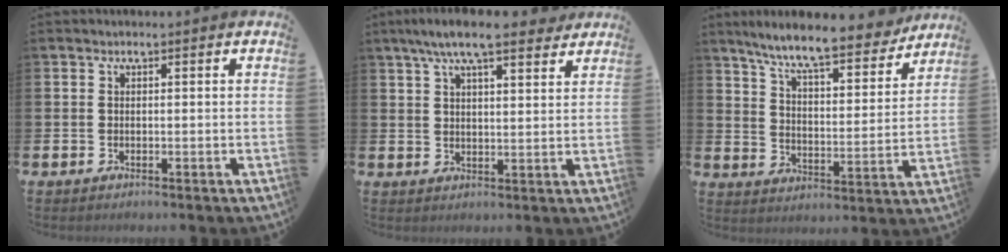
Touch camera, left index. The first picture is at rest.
{"total": 7.7, "force": [6.7, 1.4, 3.6], "torque": [-0.075, -0.019, 0.118]}
{"total": 9.6, "force": [8.6, 1.2, 3.9], "torque": [-0.094, -0.056, 0.146]}